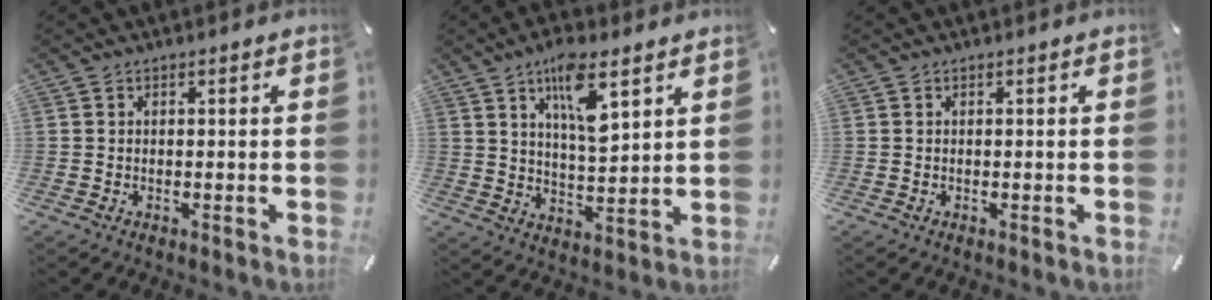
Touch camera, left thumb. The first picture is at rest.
{"total": 10.9, "force": [6.2, 3.6, 8.1], "torque": [-0.132, -0.026, 0.103]}
{"total": 0.0}